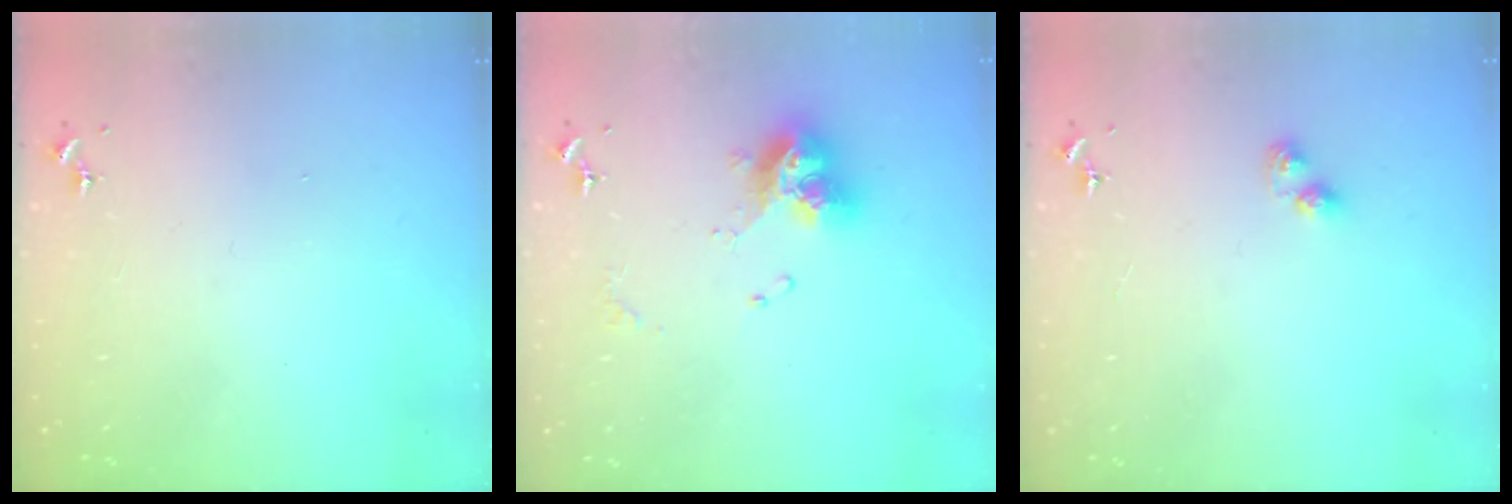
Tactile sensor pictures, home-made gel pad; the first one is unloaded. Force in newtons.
{"total": 12.9, "press": 12.8, "slide": 1.3}
{"total": 2.6, "press": 2.5, "slide": 0.4}